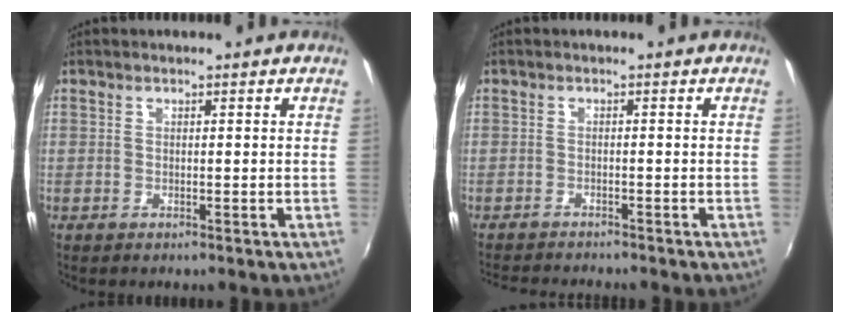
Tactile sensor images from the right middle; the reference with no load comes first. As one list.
[{"total": 5.0, "force": [-4.8, 0.3, 1.4], "torque": [-0.040, -0.016, -0.081]}]